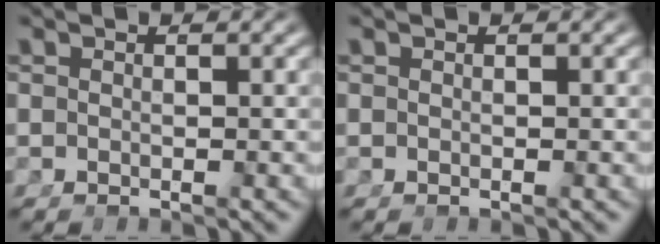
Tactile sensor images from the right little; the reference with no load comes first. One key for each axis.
{"total": 0.0}